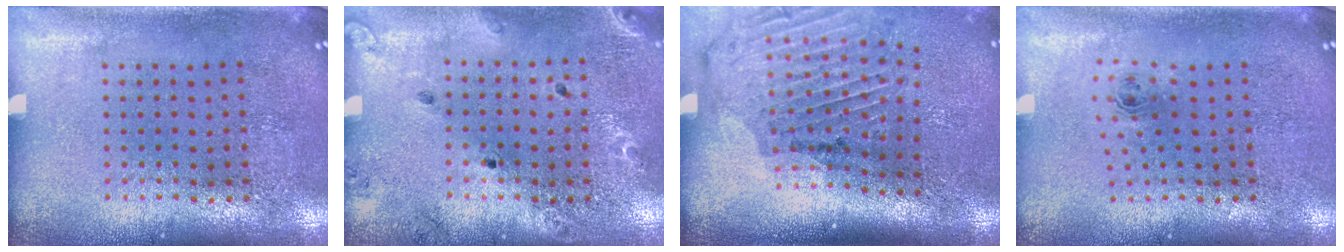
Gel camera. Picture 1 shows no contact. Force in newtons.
{"total": 1.4, "press": 1.4, "slide": 0.1}
{"total": 2.1, "press": 1.9, "slide": 0.8}
{"total": 0.7, "press": 0.3, "slide": 0.6}